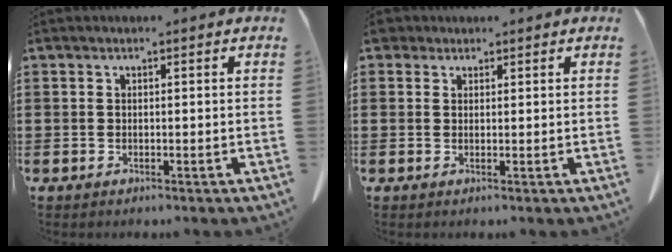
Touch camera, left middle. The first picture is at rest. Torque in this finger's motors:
{"motor_torque": [-0.10, 0.04, 0.00, 0.01]}